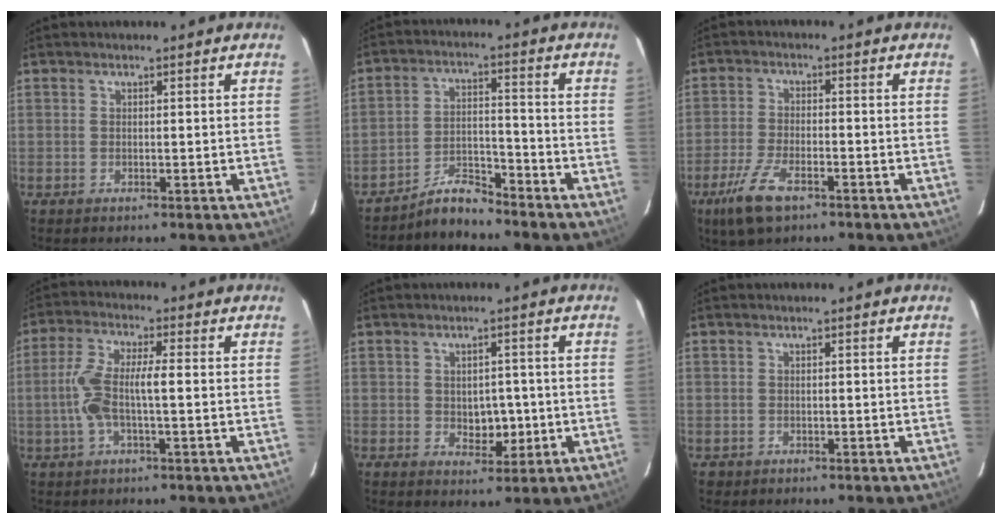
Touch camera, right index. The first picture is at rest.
{"total": 5.4, "force": [-5.3, 0.8, 1.0], "torque": [-0.017, 0.005, -0.094]}
{"total": 7.0, "force": [-4.3, 2.1, 5.1], "torque": [-0.114, -0.013, -0.075]}
{"total": 7.5, "force": [-0.8, 1.5, 7.3], "torque": [-0.161, 0.017, -0.018]}
{"total": 4.2, "force": [-0.5, 2.9, 3.0], "torque": [-0.034, 0.004, 0.001]}
{"total": 0.6, "force": [-0.3, 0.6, -0.1], "torque": [-0.005, 0.004, -0.002]}